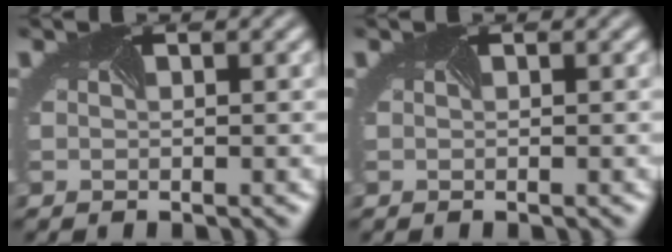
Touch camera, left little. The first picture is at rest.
{"total": 0.0}